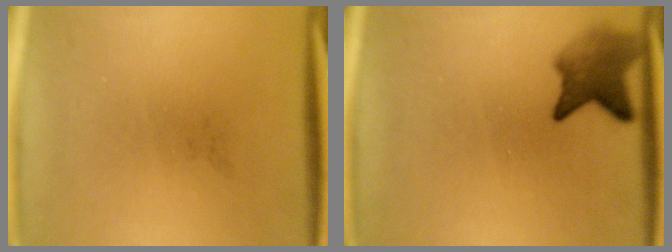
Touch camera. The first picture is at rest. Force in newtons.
{"total": 5.0}